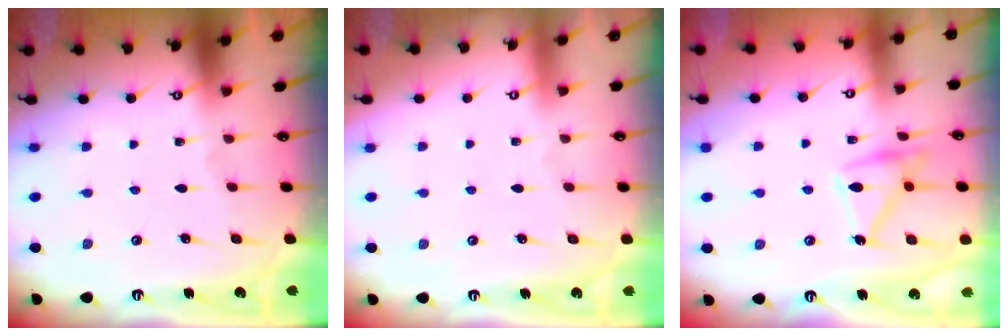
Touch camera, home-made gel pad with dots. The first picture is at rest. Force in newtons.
{"total": 3.9, "press": 3.9, "slide": 0.1}
{"total": 14.3, "press": 14.3, "slide": 0.2}